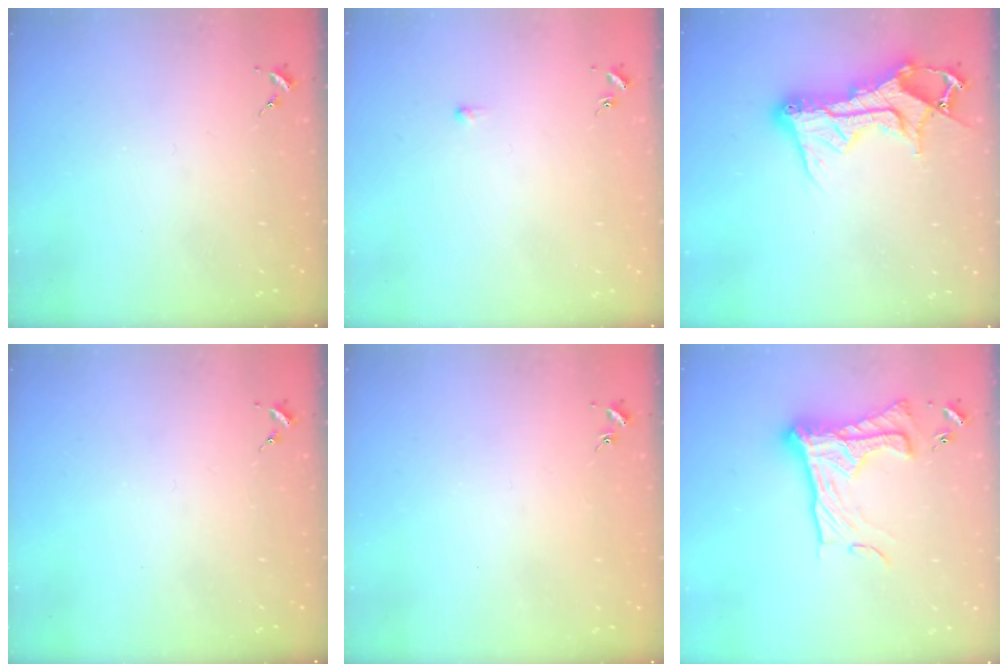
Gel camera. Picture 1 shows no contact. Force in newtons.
{"total": 2.7, "press": 2.7, "slide": 0.6}
{"total": 17.1, "press": 17.1, "slide": 1.5}
{"total": 0.0}
{"total": 0.9, "press": 0.9, "slide": 0.2}
{"total": 20.2, "press": 20.2, "slide": 1.5}